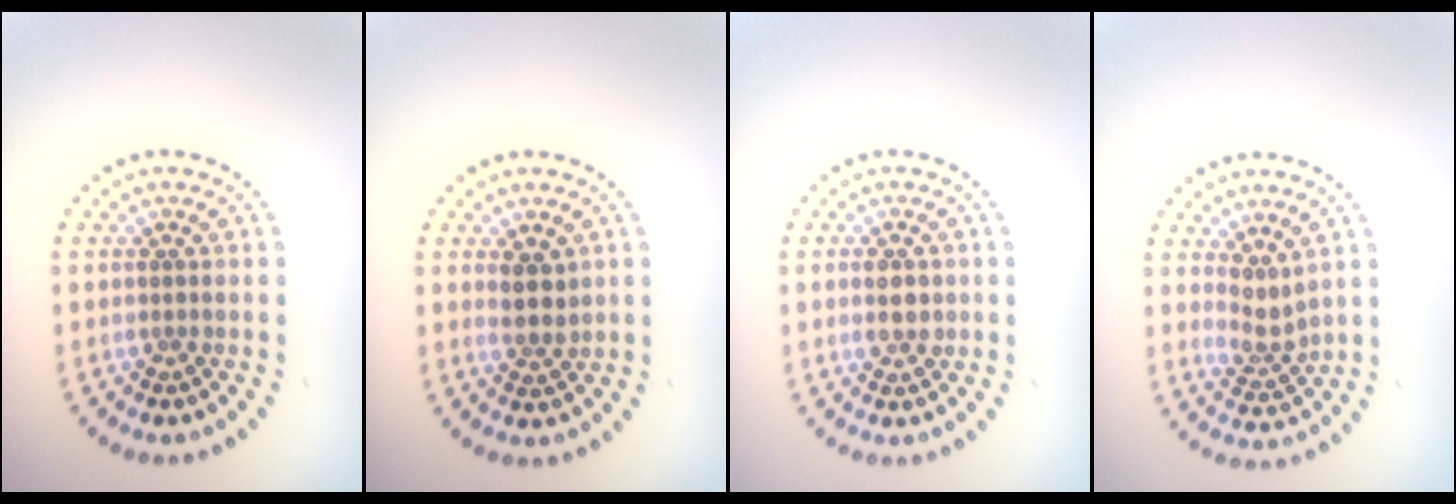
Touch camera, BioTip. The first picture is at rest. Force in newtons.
{"total": 2.0, "press": 1.8, "slide": 0.9}
{"total": 1.9, "press": 1.9, "slide": 0.1}
{"total": 2.2, "press": 1.6, "slide": 1.5}